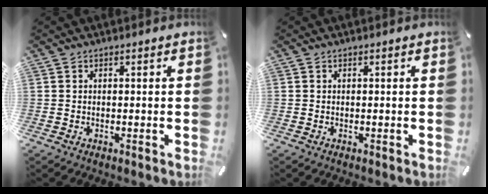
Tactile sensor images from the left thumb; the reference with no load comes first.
{"total": 0.0}